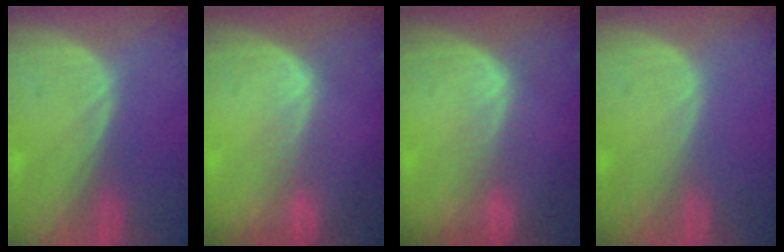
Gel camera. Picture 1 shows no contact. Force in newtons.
{"total": 2.7, "press": 2.3, "slide": 1.5}
{"total": 2.7, "press": 2.3, "slide": 1.5}
{"total": 0.0}